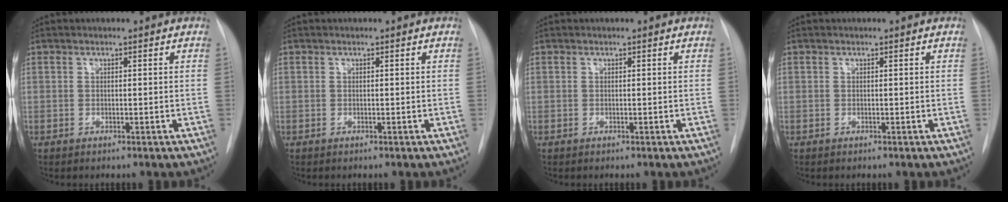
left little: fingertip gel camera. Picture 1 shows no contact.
{"total": 0.0}
{"total": 0.0}
{"total": 0.0}